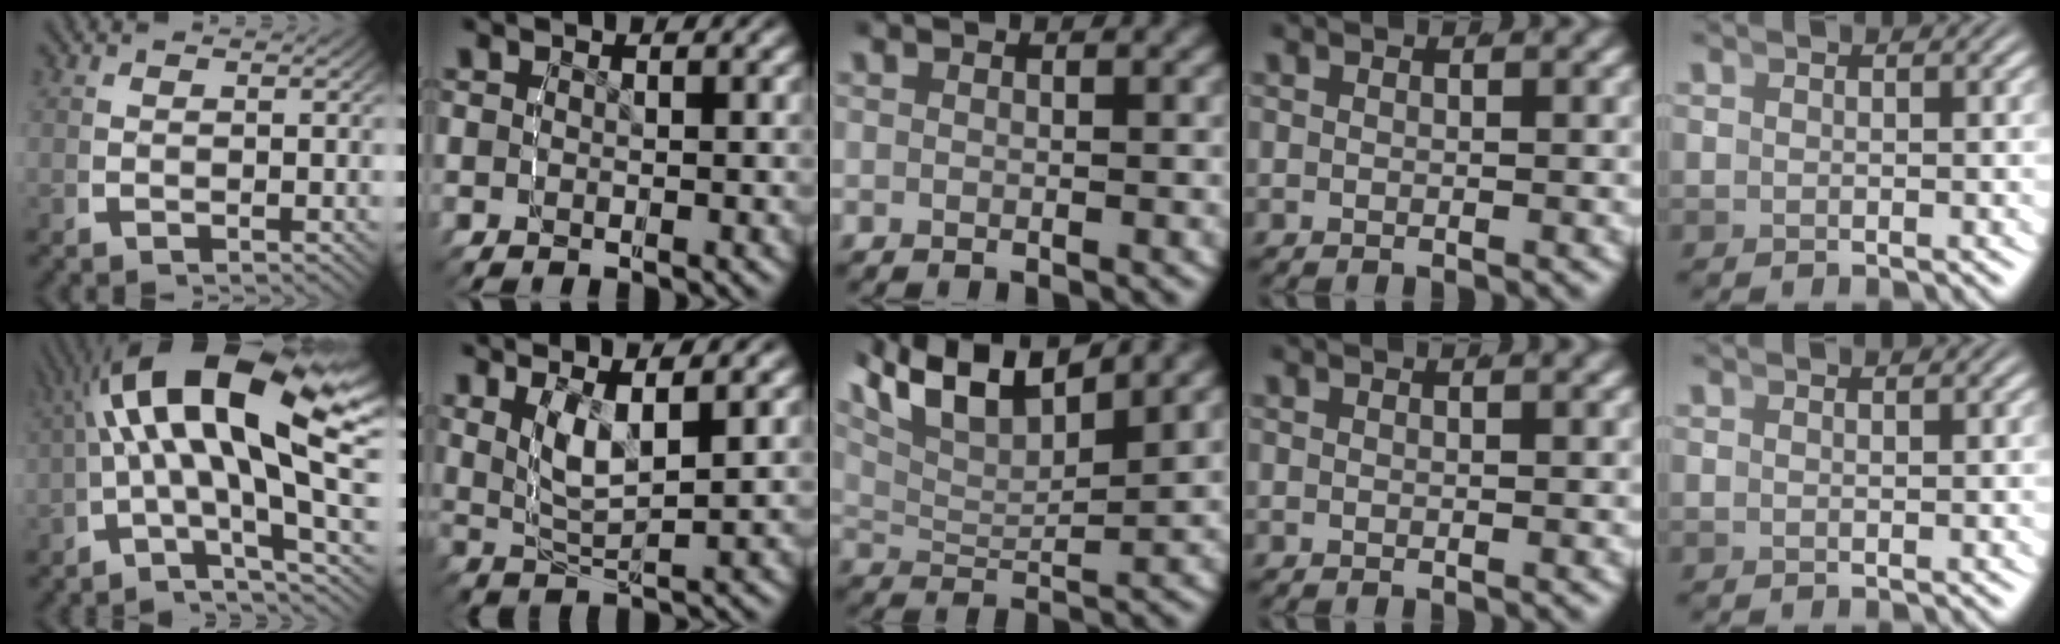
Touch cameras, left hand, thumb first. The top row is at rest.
{"thumb": {"total": 15.7, "force": [2.0, 7.5, 13.6], "torque": [-0.222, -0.011, 0.032]}, "index": {"total": 7.4, "force": [2.0, 5.0, 5.1], "torque": [-0.127, -0.011, 0.032]}, "middle": {"total": 9.3, "force": [5.1, 5.4, 5.6], "torque": [-0.121, 0.000, 0.082]}, "ring": {"total": 0.7, "force": [0.6, -0.2, 0.3], "torque": [0.000, 0.004, 0.007]}, "little": {"total": 0.6, "force": [0.3, -0.6, 0.0], "torque": [0.007, 0.001, 0.006]}}